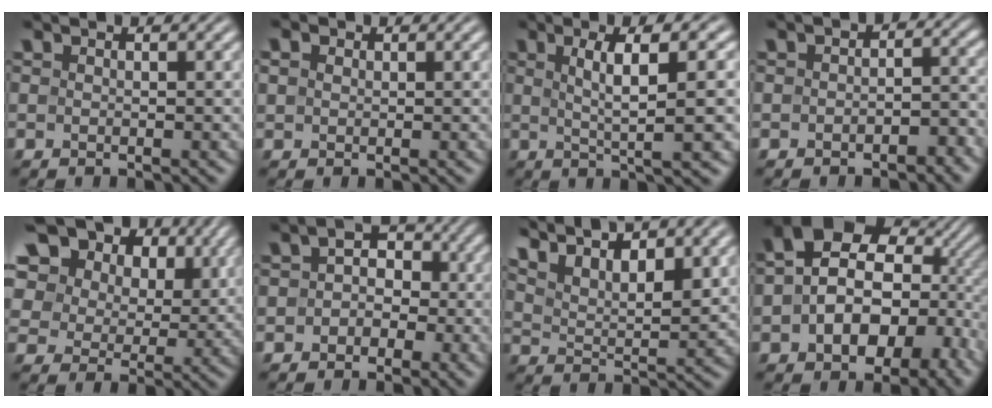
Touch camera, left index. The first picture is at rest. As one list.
[{"total": 1.4, "force": [0.6, 1.0, 0.6], "torque": [-0.015, 0.004, 0.008]}, {"total": 7.3, "force": [1.4, 1.5, 7.0], "torque": [-0.098, 0.009, 0.022]}, {"total": 3.4, "force": [-1.5, 2.2, 2.1], "torque": [-0.016, 0.005, -0.029]}, {"total": 16.5, "force": [9.0, 11.0, 8.4], "torque": [-0.197, 0.038, 0.171]}, {"total": 3.0, "force": [-1.0, 2.4, 1.5], "torque": [-0.005, 0.011, -0.025]}, {"total": 9.2, "force": [6.3, 3.6, 5.6], "torque": [-0.101, 0.024, 0.098]}, {"total": 15.3, "force": [-0.4, 10.7, 10.9], "torque": [-0.158, -0.018, 0.007]}]